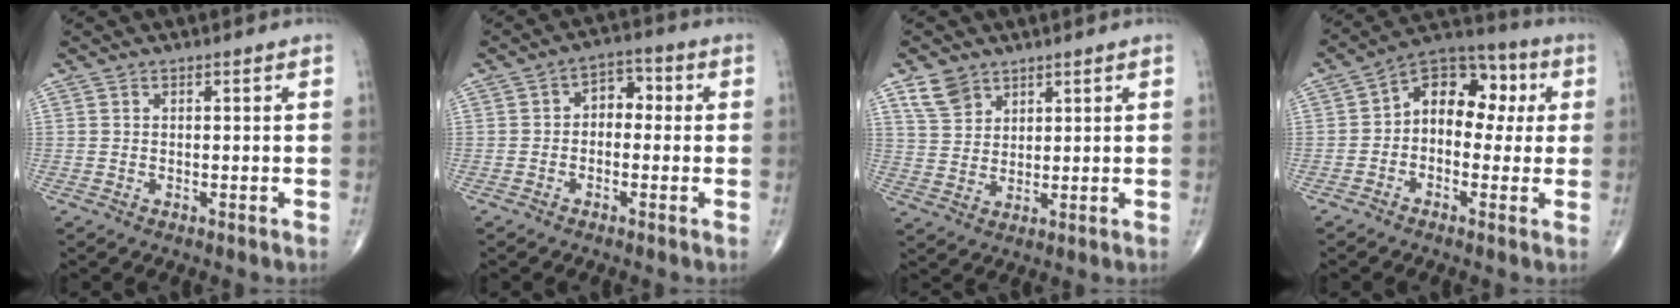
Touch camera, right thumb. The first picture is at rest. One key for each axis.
{"total": 4.8, "fx": -0.1, "fy": 3.3, "fz": 3.4, "tx": -0.027, "ty": 0.022, "tz": -0.016}
{"total": 5.5, "fx": 3.7, "fy": 3.5, "fz": 1.8, "tx": -0.021, "ty": -0.018, "tz": 0.079}
{"total": 12.0, "fx": 1.1, "fy": 8.2, "fz": 8.6, "tx": -0.086, "ty": 0.038, "tz": -0.001}